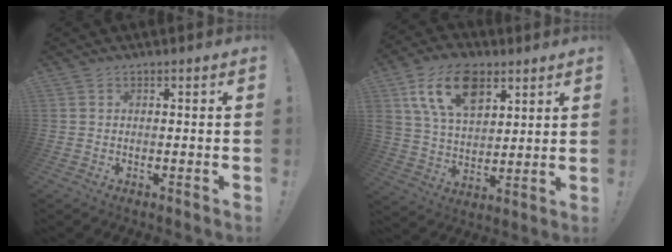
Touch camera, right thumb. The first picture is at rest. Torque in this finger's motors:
{"motor_torque": [1.85, 3.13, 0.72, -0.21, 0.13]}